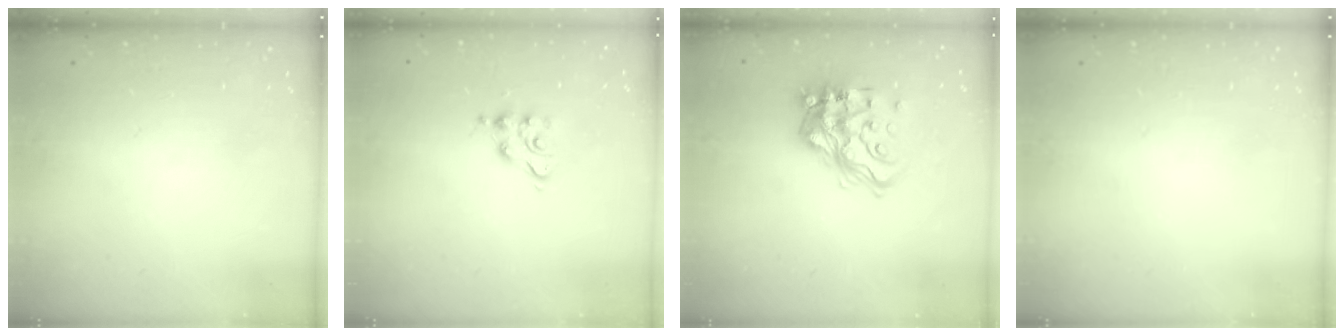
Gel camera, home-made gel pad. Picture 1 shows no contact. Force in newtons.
{"total": 6.1, "press": 6.1, "slide": 0.5}
{"total": 15.8, "press": 15.7, "slide": 1.1}
{"total": 0.0}